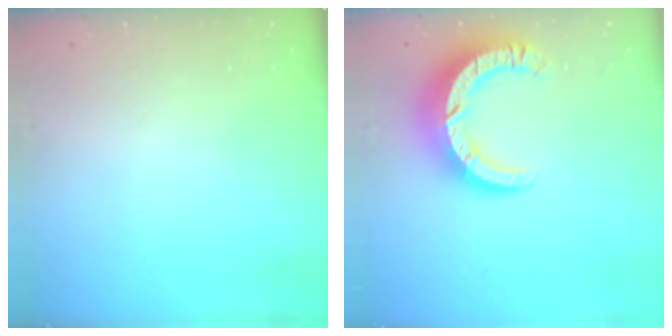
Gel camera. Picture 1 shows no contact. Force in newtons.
{"total": 11.5, "press": 11.5, "slide": 1.0}